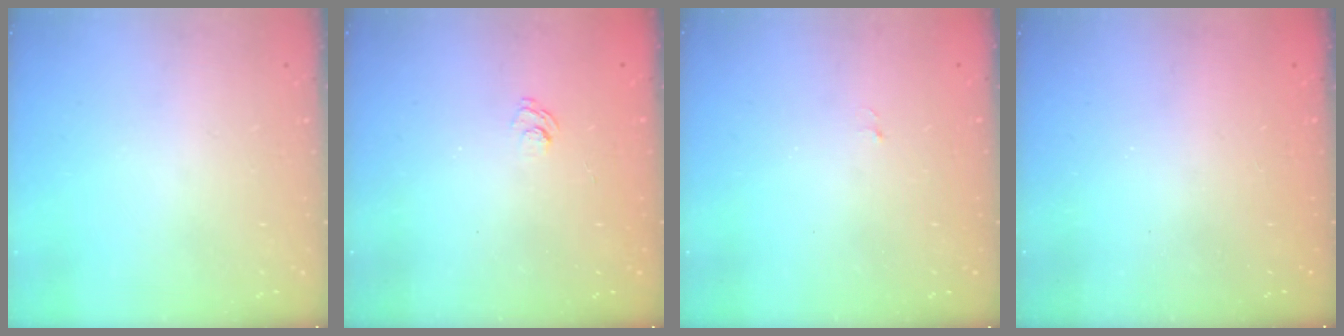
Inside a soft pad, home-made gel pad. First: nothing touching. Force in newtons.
{"total": 2.4, "press": 2.0, "slide": 1.2}
{"total": 2.8, "press": 2.6, "slide": 0.8}
{"total": 2.4, "press": 2.3, "slide": 0.8}